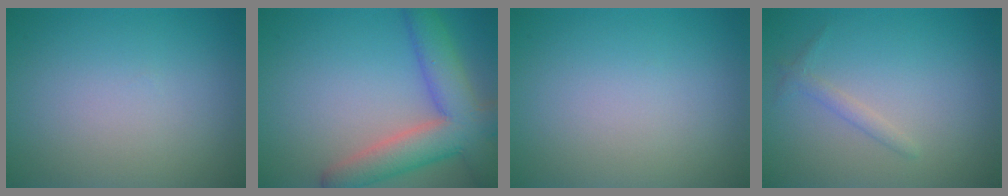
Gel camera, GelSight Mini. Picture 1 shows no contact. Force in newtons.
{"total": 7.5, "press": 7.5, "slide": 0.4}
{"total": 0.0}
{"total": 1.1, "press": 1.1, "slide": 0.1}